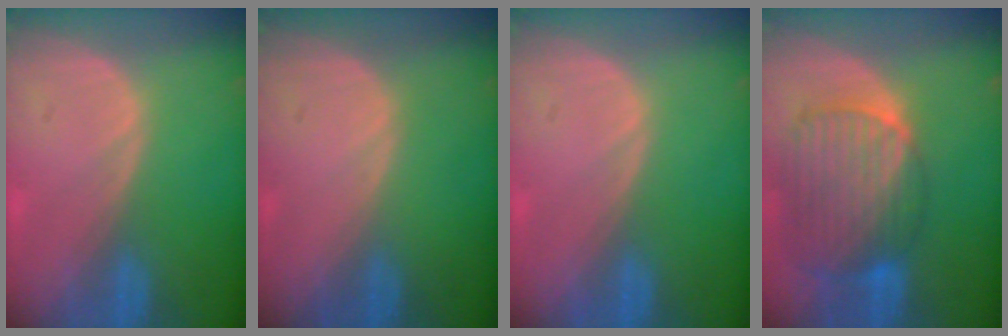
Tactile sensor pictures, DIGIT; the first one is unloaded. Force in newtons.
{"total": 0.0}
{"total": 0.0}
{"total": 10.7, "press": 9.2, "slide": 5.4}